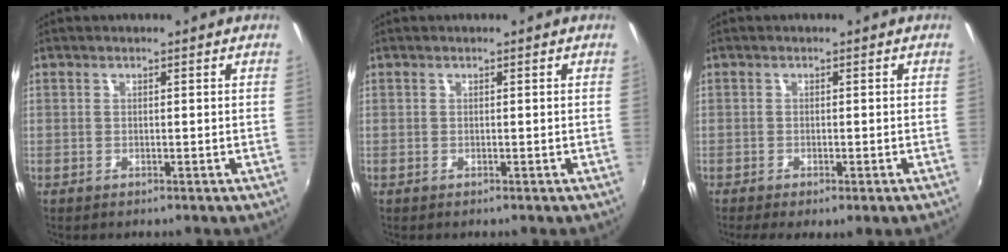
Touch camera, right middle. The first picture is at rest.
{"total": 0.0}
{"total": 3.1, "force": [-2.0, 0.1, 2.4], "torque": [-0.040, -0.018, -0.029]}